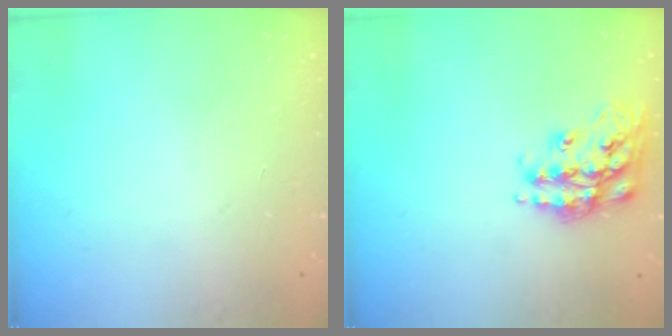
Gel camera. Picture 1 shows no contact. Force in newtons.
{"total": 17.4, "press": 17.3, "slide": 1.2}